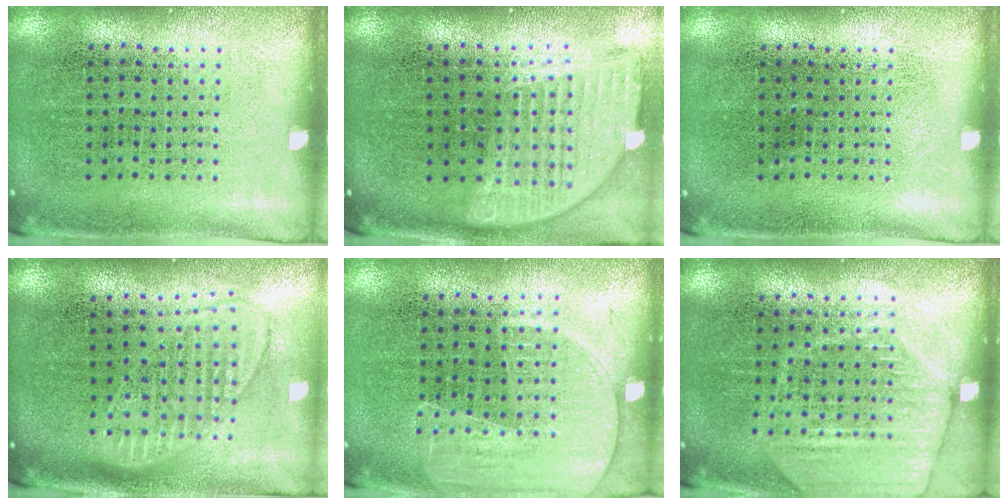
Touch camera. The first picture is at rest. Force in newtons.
{"total": 1.8, "press": 1.5, "slide": 1.0}
{"total": 0.0}
{"total": 1.8, "press": 1.5, "slide": 1.1}
{"total": 1.6, "press": 1.4, "slide": 0.8}
{"total": 1.8, "press": 1.6, "slide": 0.7}